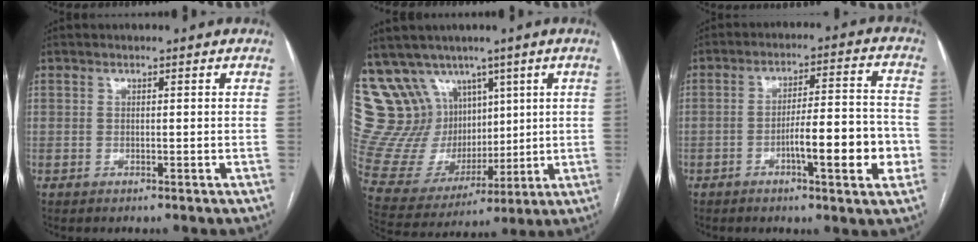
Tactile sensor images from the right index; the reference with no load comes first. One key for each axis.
{"total": 17.7, "fx": 10.2, "fy": 13.0, "fz": 6.5, "tx": -0.145, "ty": 0.064, "tz": 0.222}
{"total": 11.2, "fx": -3.6, "fy": 1.6, "fz": 10.5, "tx": -0.157, "ty": 0.011, "tz": -0.052}